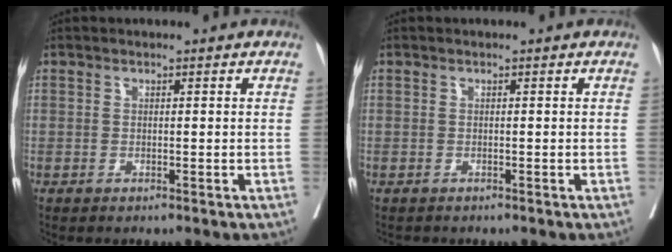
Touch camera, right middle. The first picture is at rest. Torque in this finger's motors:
{"motor_torque": [0.01, -0.01, 0.00, 0.00]}